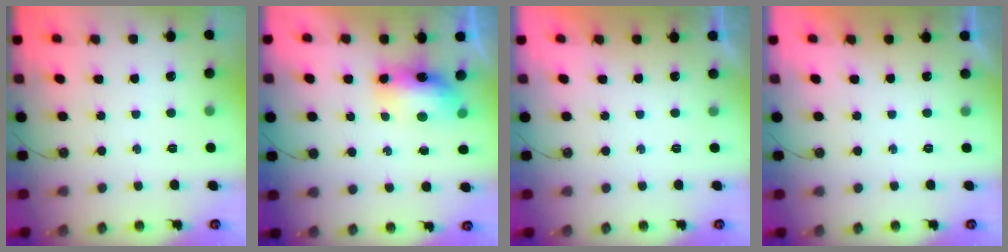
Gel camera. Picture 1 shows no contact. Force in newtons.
{"total": 7.8, "press": 7.7, "slide": 0.8}
{"total": 0.0}
{"total": 0.0}